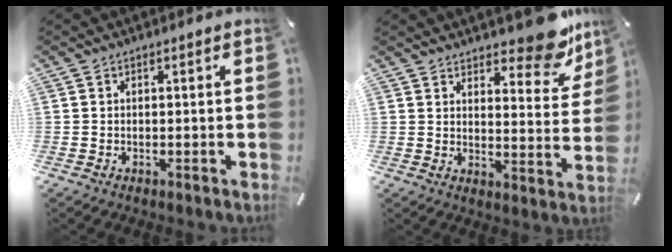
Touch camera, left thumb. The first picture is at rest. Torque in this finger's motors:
{"motor_torque": [0.74, -0.56, 0.06, -0.16, 0.02]}